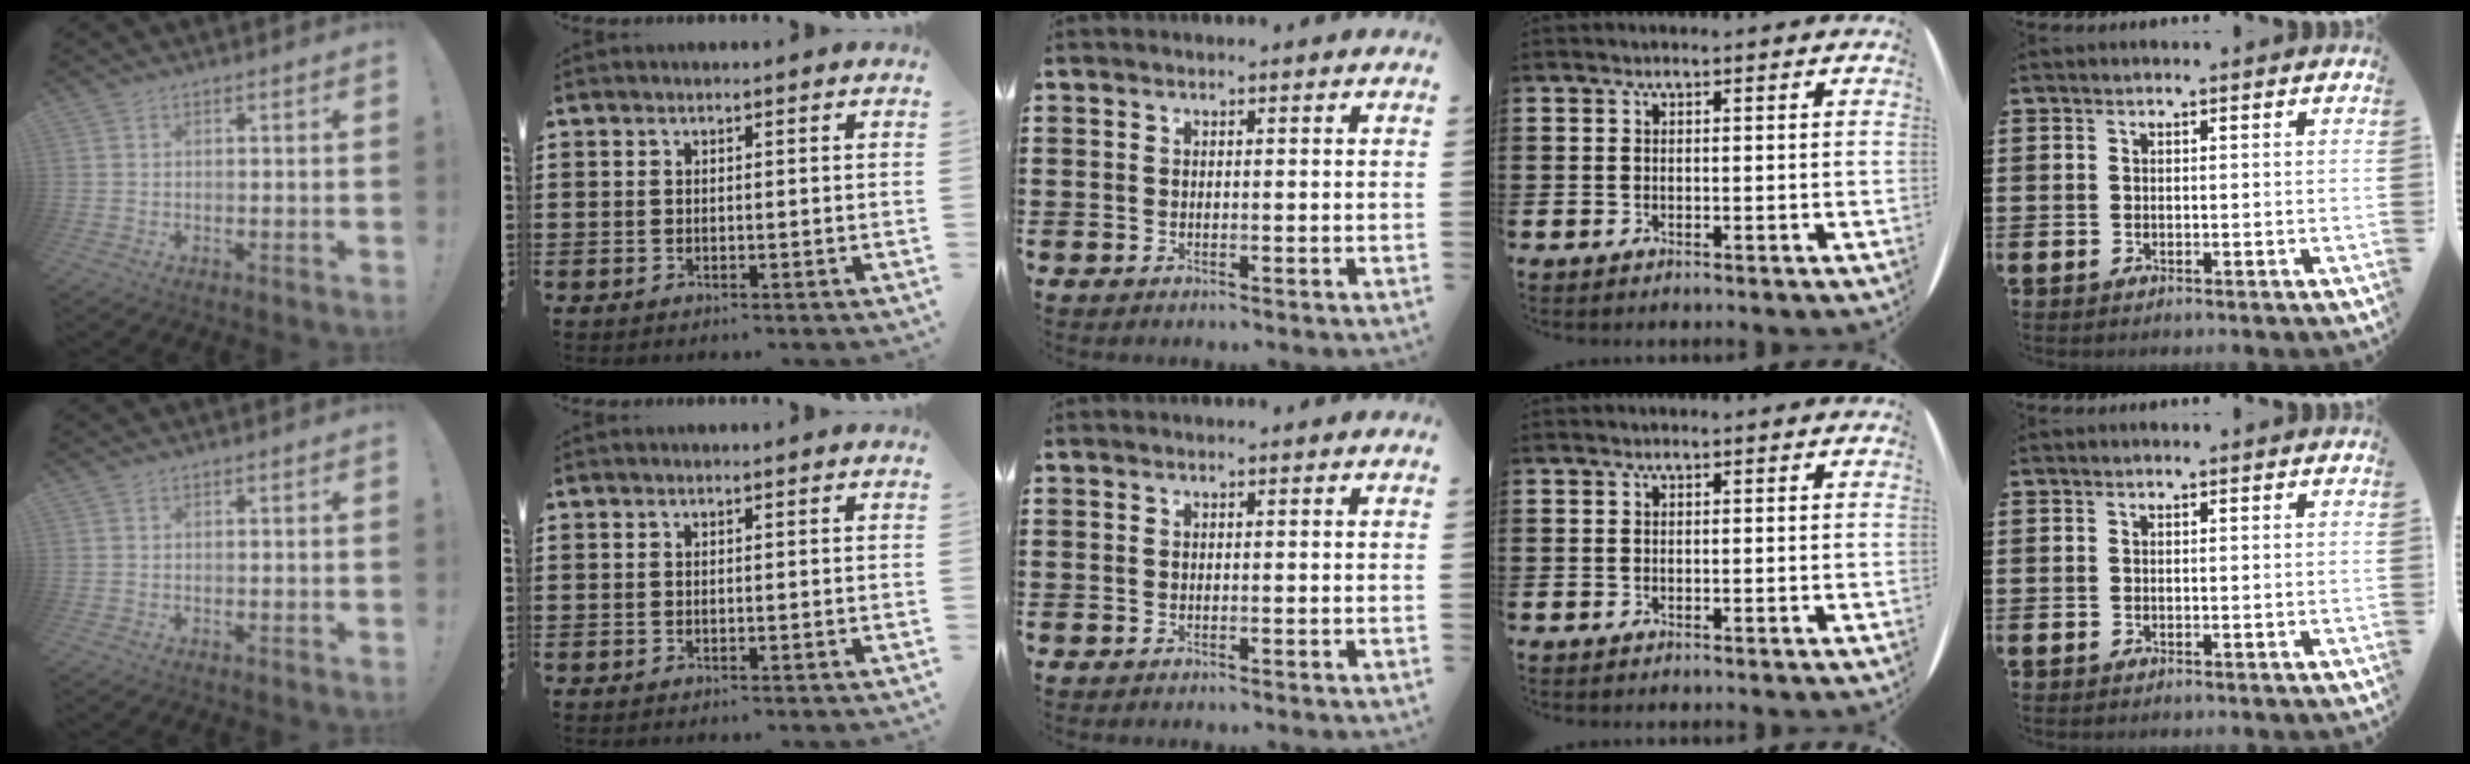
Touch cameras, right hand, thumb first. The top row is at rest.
{}